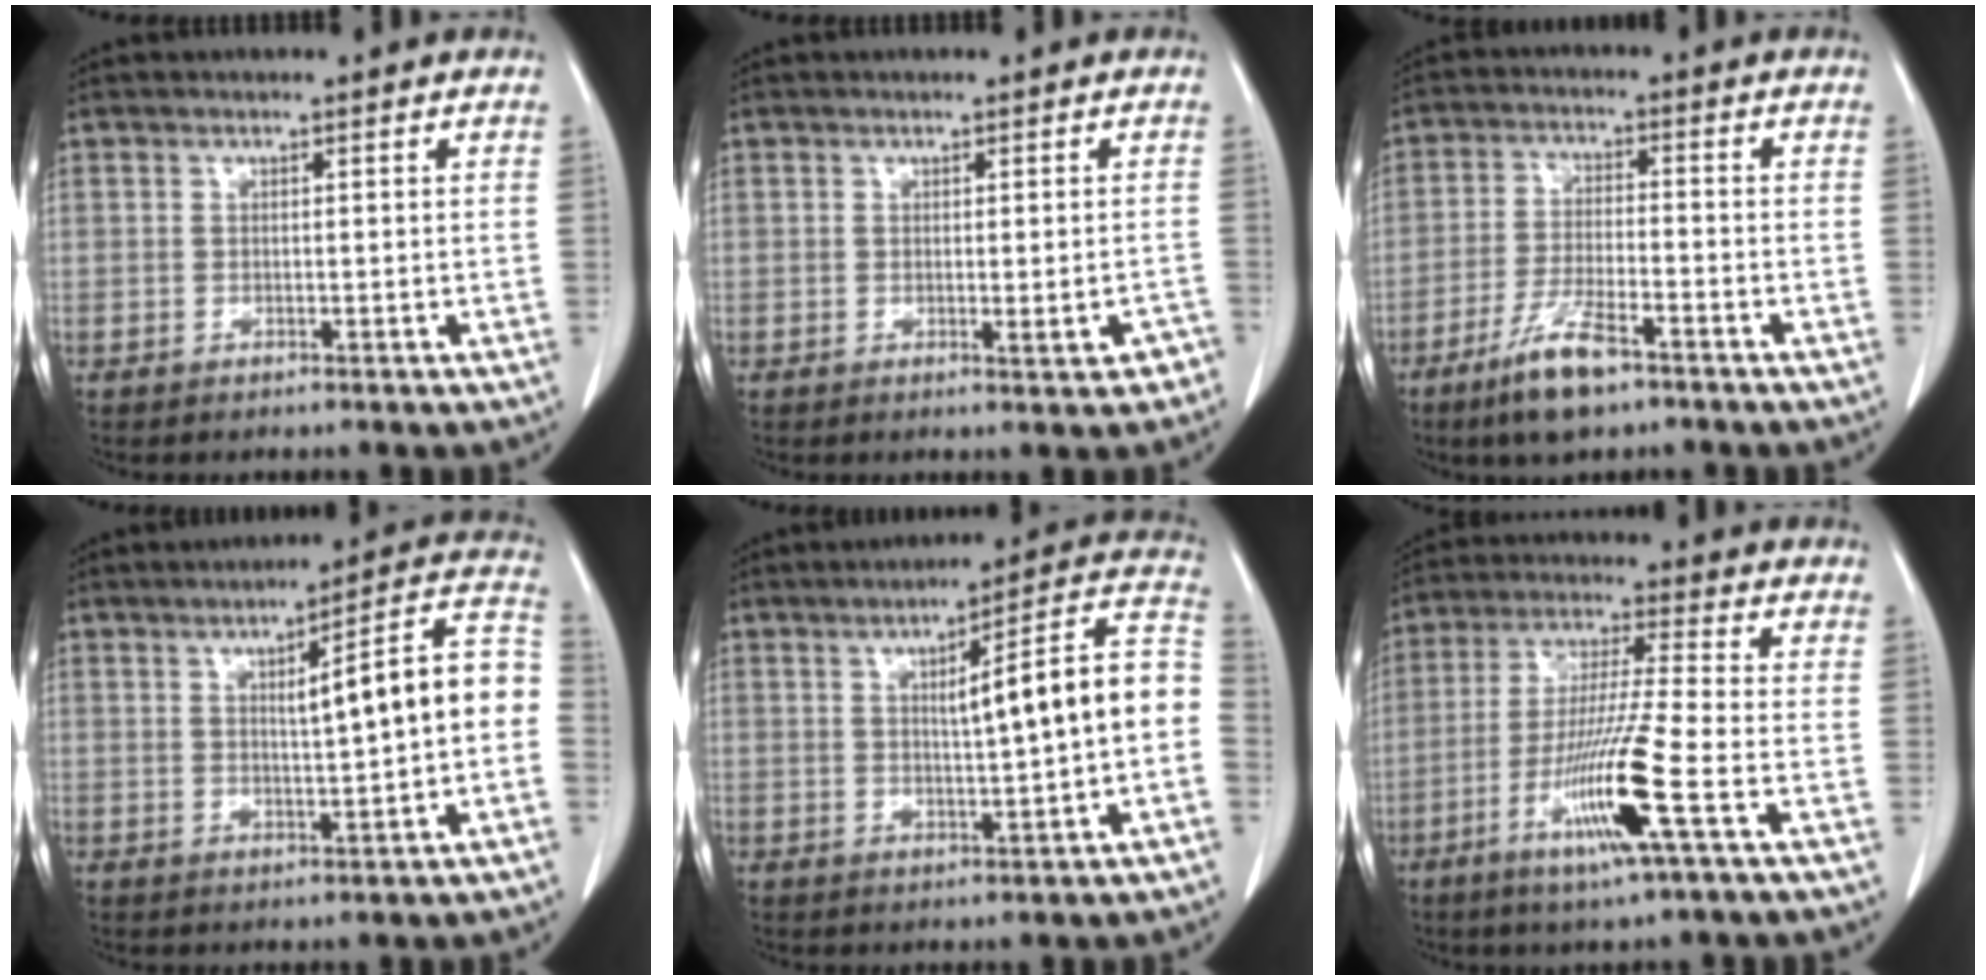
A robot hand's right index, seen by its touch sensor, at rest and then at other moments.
{"total": 2.9, "force": [-1.2, 0.8, 2.5], "torque": [-0.019, -0.002, -0.012]}
{"total": 8.5, "force": [-5.7, 1.7, 6.1], "torque": [-0.118, -0.013, -0.103]}
{"total": 11.6, "force": [0.3, 1.1, 11.5], "torque": [-0.145, 0.030, 0.001]}
{"total": 13.3, "force": [0.2, 0.7, 13.3], "torque": [-0.169, 0.031, -0.001]}
{"total": 12.6, "force": [-5.0, -0.9, 11.5], "torque": [-0.226, -0.021, -0.098]}